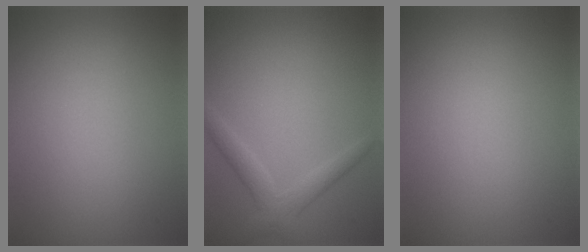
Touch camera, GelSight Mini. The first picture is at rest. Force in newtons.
{"total": 2.6, "press": 2.6, "slide": 0.2}
{"total": 0.0}